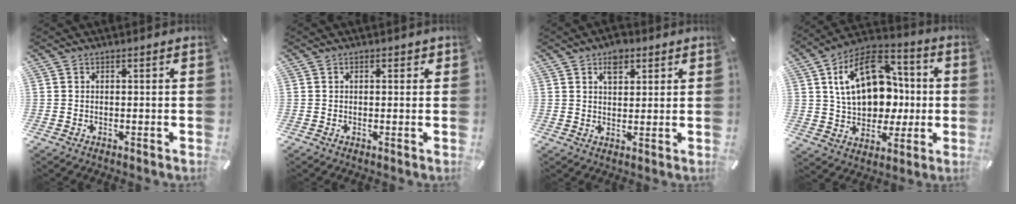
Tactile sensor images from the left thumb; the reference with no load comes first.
{"total": 1.2, "force": [0.2, 0.8, 0.8], "torque": [-0.009, 0.002, 0.001]}
{"total": 5.0, "force": [2.6, 3.2, 2.7], "torque": [-0.029, -0.005, 0.042]}
{"total": 19.9, "force": [2.8, 14.8, 13.1], "torque": [-0.234, 0.004, 0.056]}